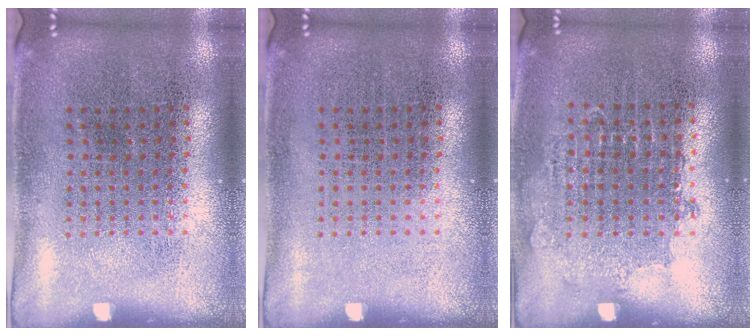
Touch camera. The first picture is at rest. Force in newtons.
{"total": 0.0}
{"total": 0.5, "press": 0.5, "slide": 0.1}